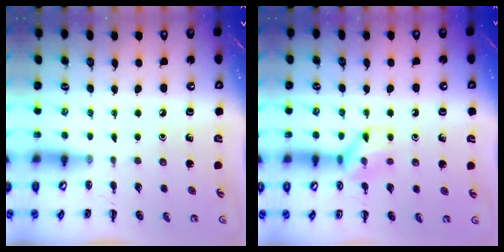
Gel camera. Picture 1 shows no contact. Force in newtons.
{"total": 8.8, "press": 8.7, "slide": 0.6}